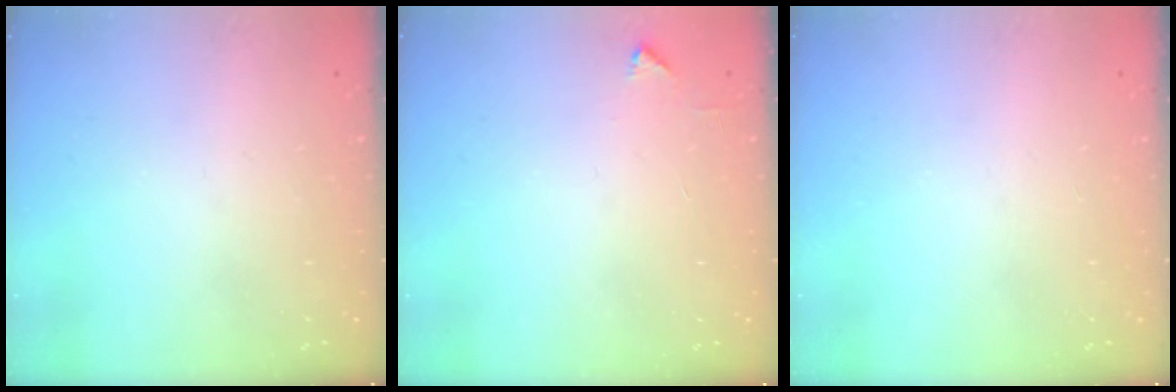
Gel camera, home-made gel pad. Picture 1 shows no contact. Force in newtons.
{"total": 2.1, "press": 2.1, "slide": 0.3}
{"total": 0.0}